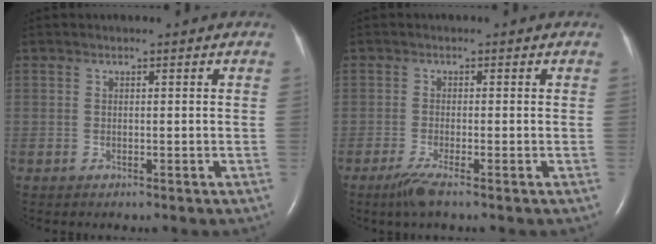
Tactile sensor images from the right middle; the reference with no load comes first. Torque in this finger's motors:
{"motor_torque": [0.67, -0.49, 0.12, 0.03]}